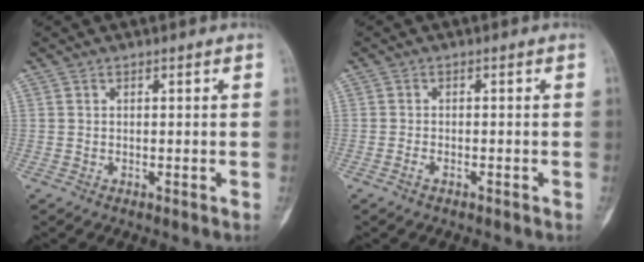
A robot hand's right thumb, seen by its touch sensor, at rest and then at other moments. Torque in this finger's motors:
{"motor_torque": [-0.55, 0.12, -0.15, -0.23, -0.03]}